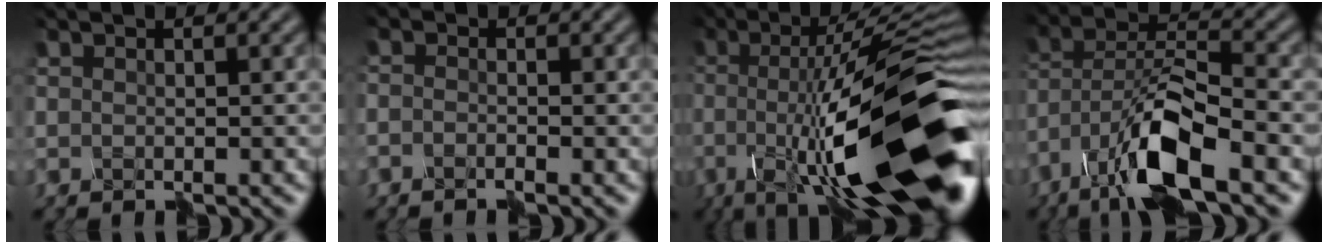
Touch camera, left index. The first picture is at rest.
{"total": 1.9, "force": [-1.7, -0.4, -0.8], "torque": [0.006, -0.001, -0.033]}
{"total": 17.3, "force": [-4.1, 4.0, 16.3], "torque": [-0.229, 0.011, -0.075]}
{"total": 8.7, "force": [-6.3, 1.8, 5.7], "torque": [-0.124, 0.009, -0.120]}